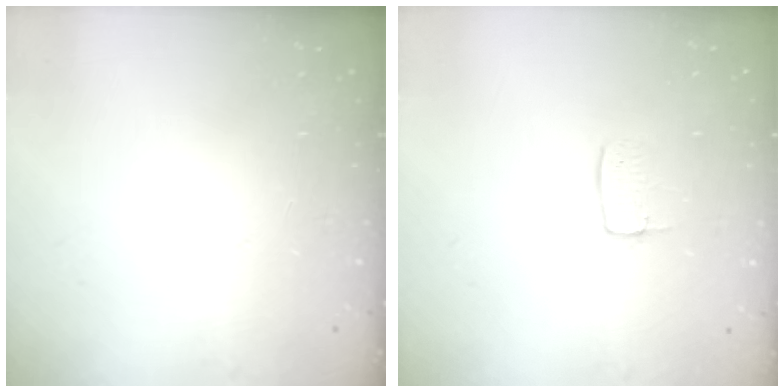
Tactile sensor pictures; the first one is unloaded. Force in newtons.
{"total": 4.8, "press": 4.8, "slide": 0.3}